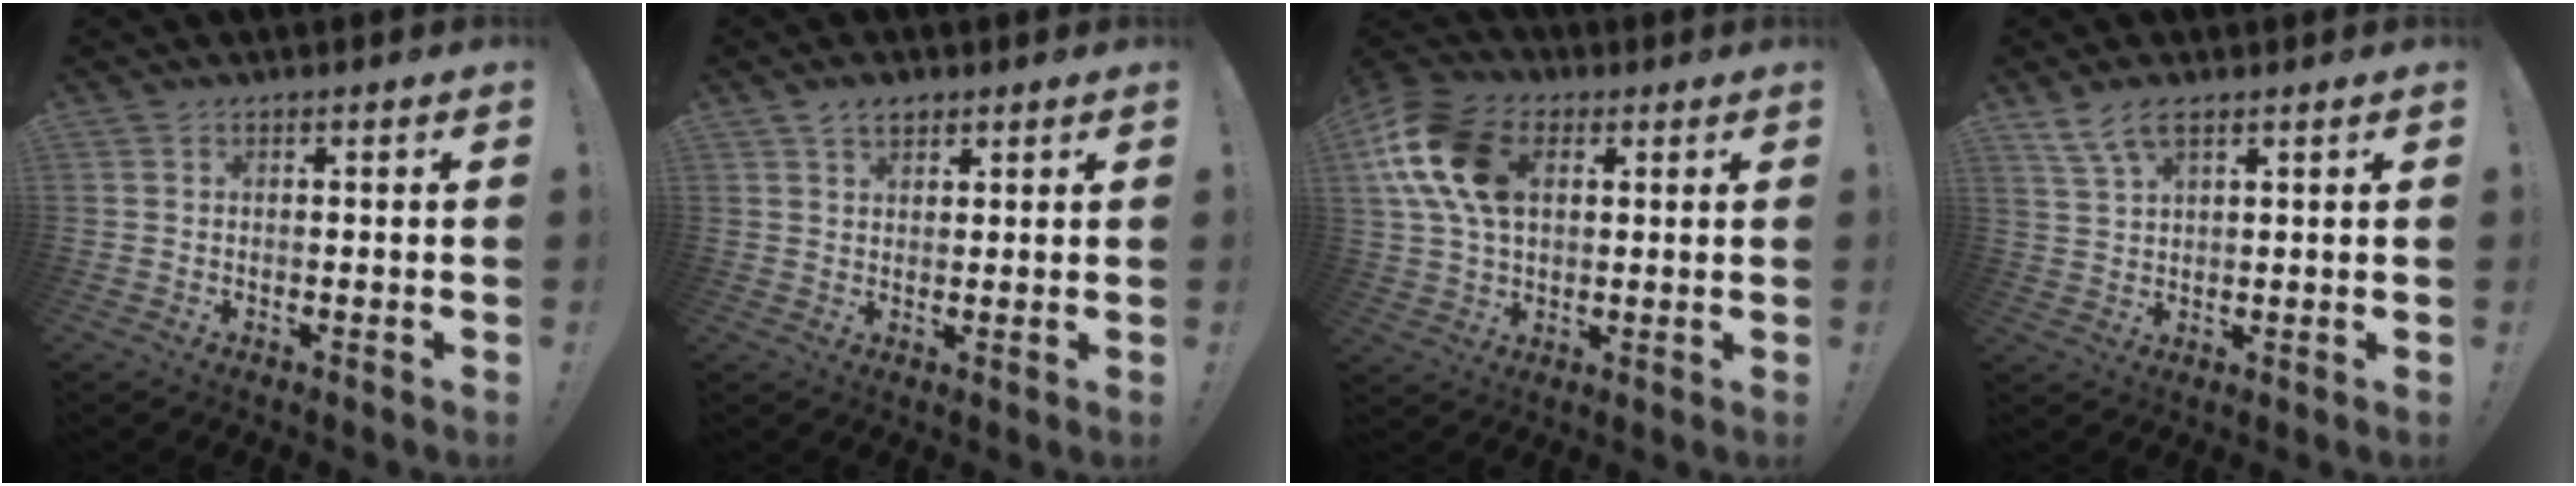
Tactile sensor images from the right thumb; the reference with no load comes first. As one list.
[{"total": 4.1, "force": [2.7, 2.4, 1.8], "torque": [-0.023, -0.012, 0.049]}, {"total": 18.1, "force": [5.1, 12.5, 12.1], "torque": [-0.223, -0.008, 0.098]}, {"total": 6.7, "force": [4.3, 2.8, 4.3], "torque": [-0.088, -0.010, 0.083]}]